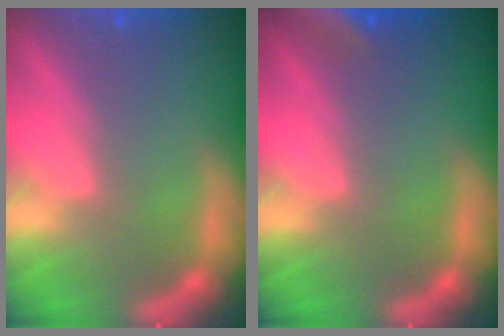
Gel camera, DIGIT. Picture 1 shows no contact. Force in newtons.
{"total": 5.5}